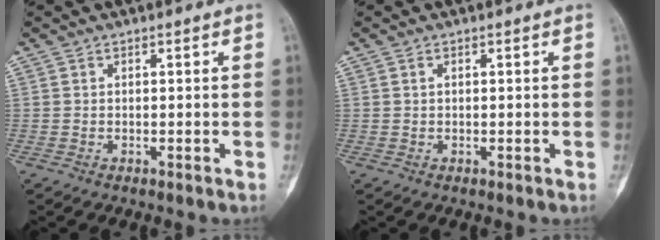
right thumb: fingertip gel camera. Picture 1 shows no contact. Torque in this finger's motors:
{"motor_torque": [0.39, -0.38, 0.08, 0.09, 0.02]}